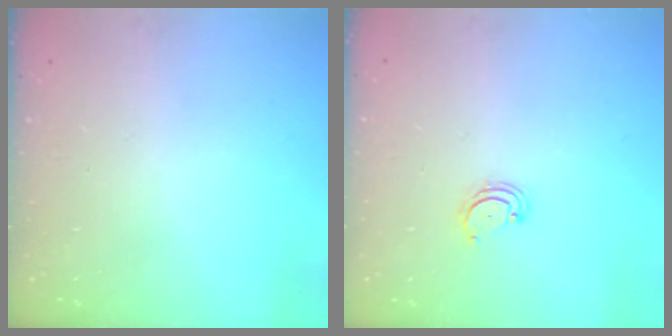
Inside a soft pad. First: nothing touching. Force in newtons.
{"total": 2.8, "press": 2.8, "slide": 0.3}